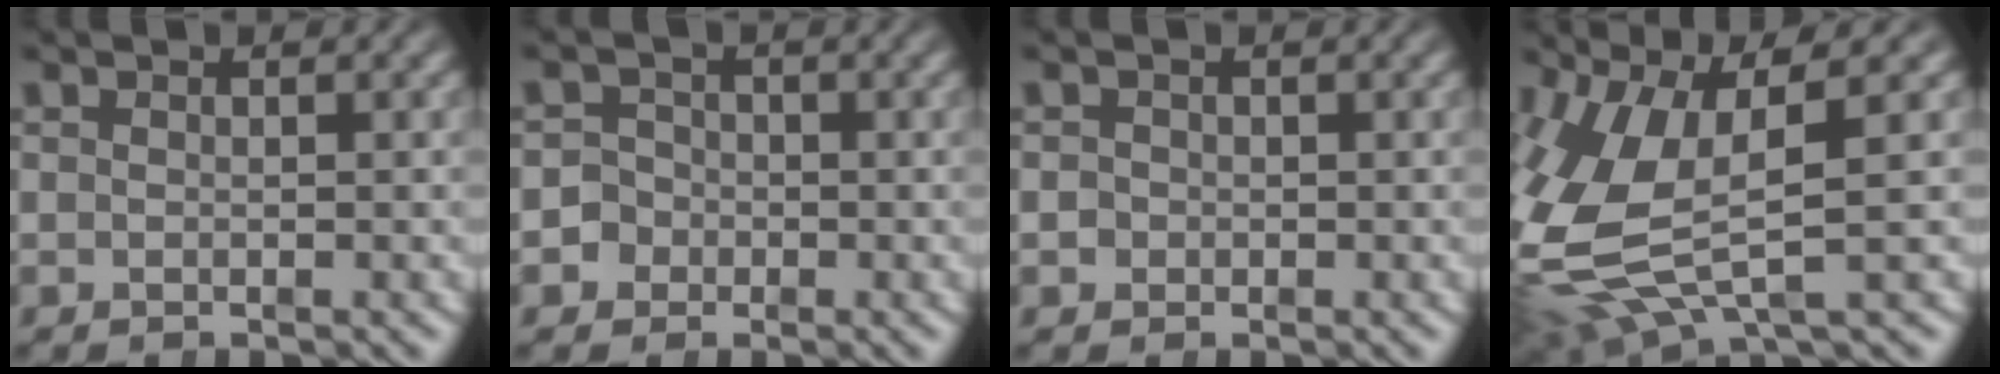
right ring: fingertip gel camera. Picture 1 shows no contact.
{"total": 4.9, "force": [-1.3, 4.6, 0.8], "torque": [-0.028, -0.012, -0.030]}
{"total": 1.6, "force": [-0.4, 1.6, 0.1], "torque": [-0.008, -0.004, -0.010]}
{"total": 9.5, "force": [-0.3, 6.1, 7.3], "torque": [-0.180, -0.023, 0.008]}